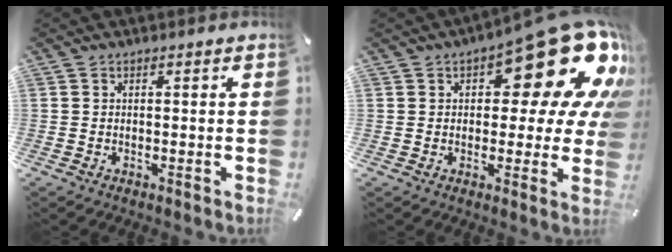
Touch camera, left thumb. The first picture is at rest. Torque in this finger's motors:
{"motor_torque": [2.51, 2.50, 1.65, -1.13, 0.35]}